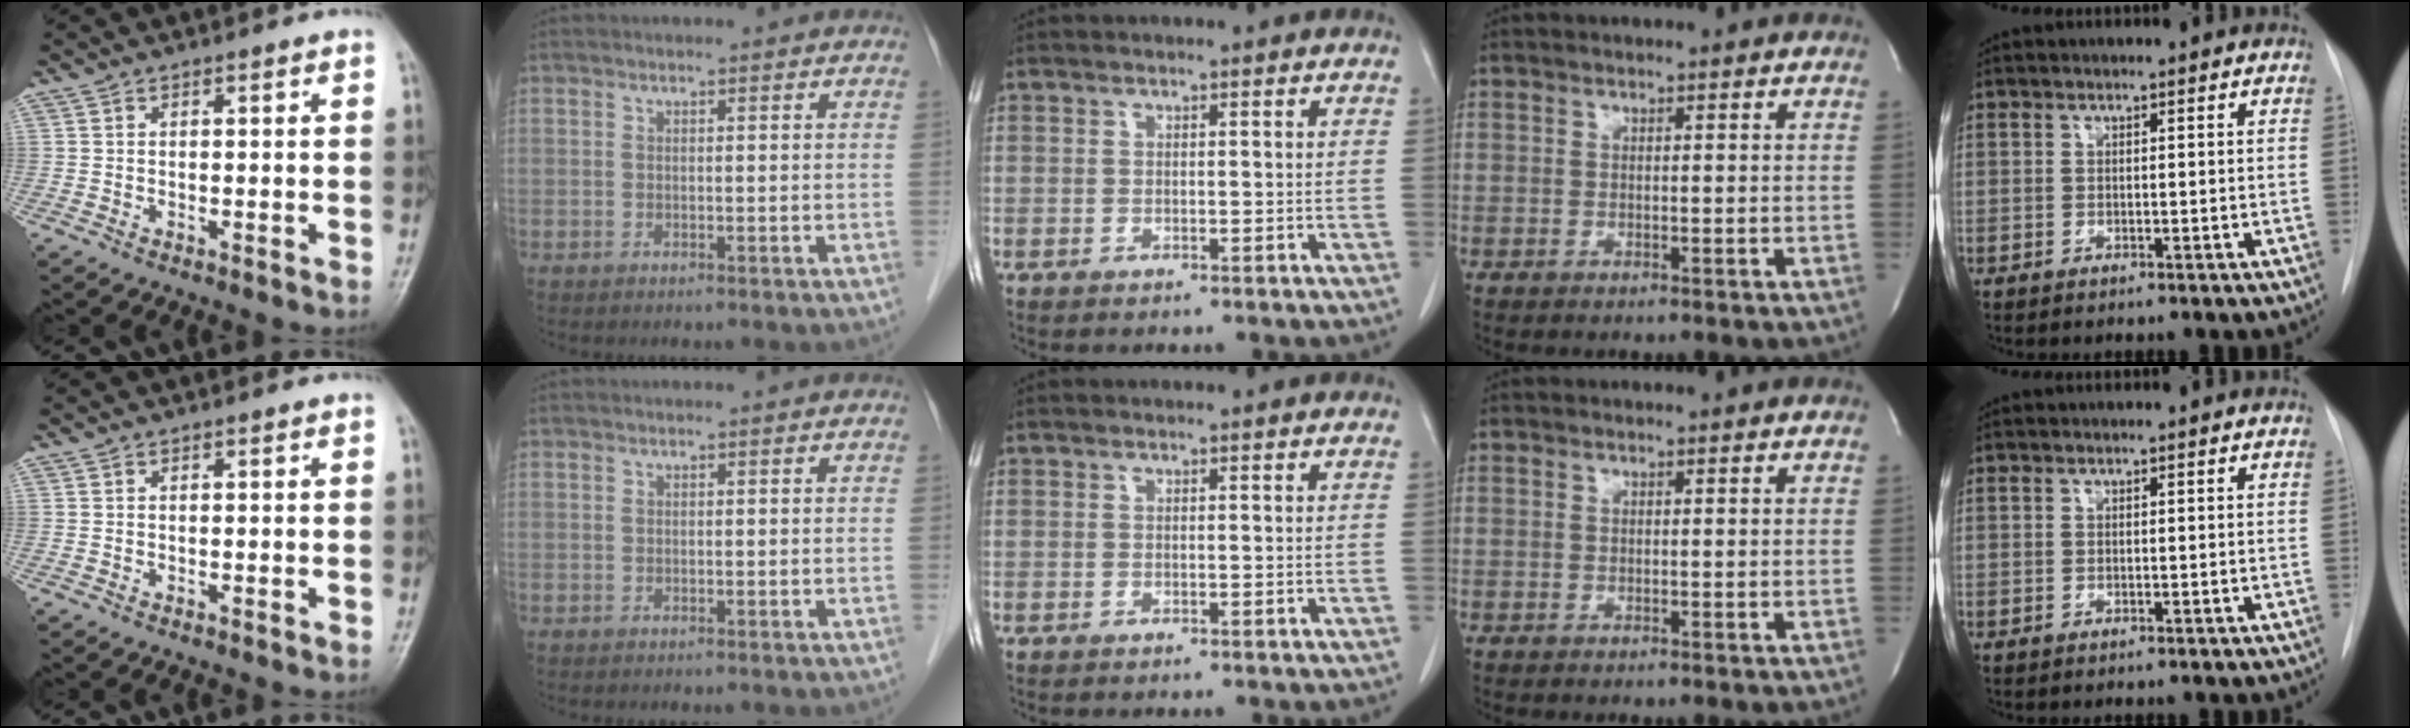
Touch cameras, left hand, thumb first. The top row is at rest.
{}